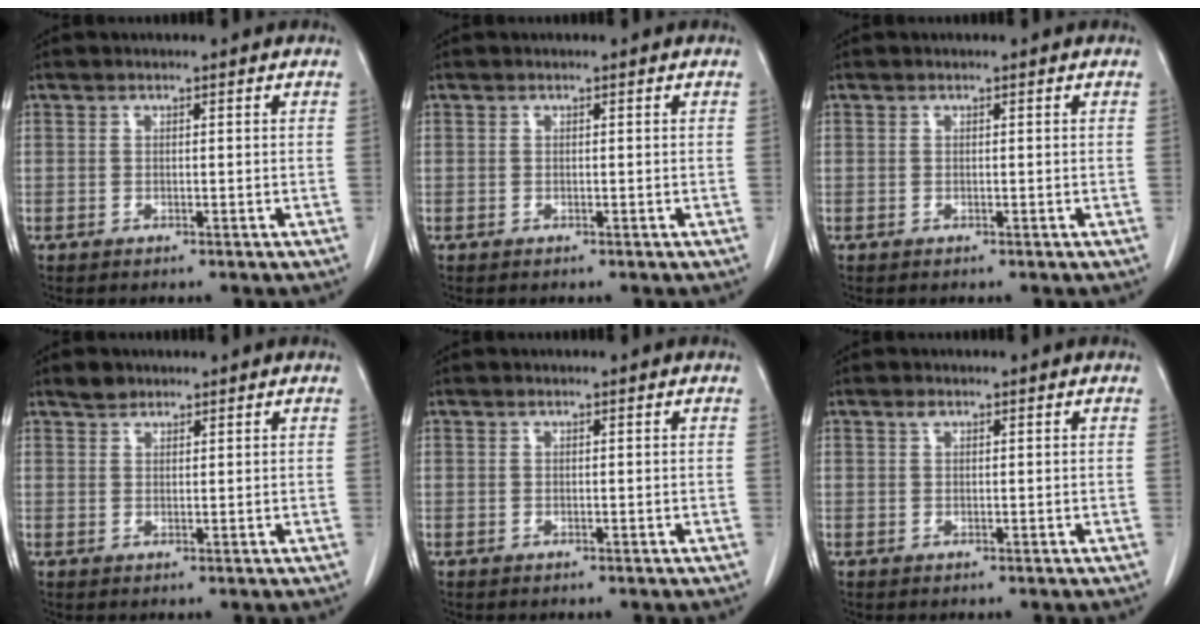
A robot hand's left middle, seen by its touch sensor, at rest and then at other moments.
{"total": 0.0}
{"total": 0.0}
{"total": 1.9, "force": [1.6, 0.9, 0.4], "torque": [-0.013, 0.004, 0.028]}
{"total": 0.0}
{"total": 0.8, "force": [0.6, 0.3, 0.5], "torque": [-0.012, 0.003, 0.011]}